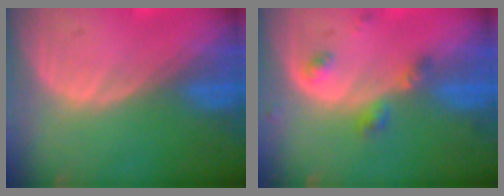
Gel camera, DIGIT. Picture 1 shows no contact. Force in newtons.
{"total": 3.4, "press": 3.4, "slide": 0.7}